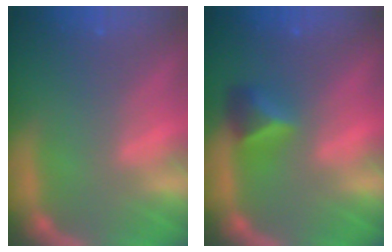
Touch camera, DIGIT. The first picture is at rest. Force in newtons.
{"total": 2.9}